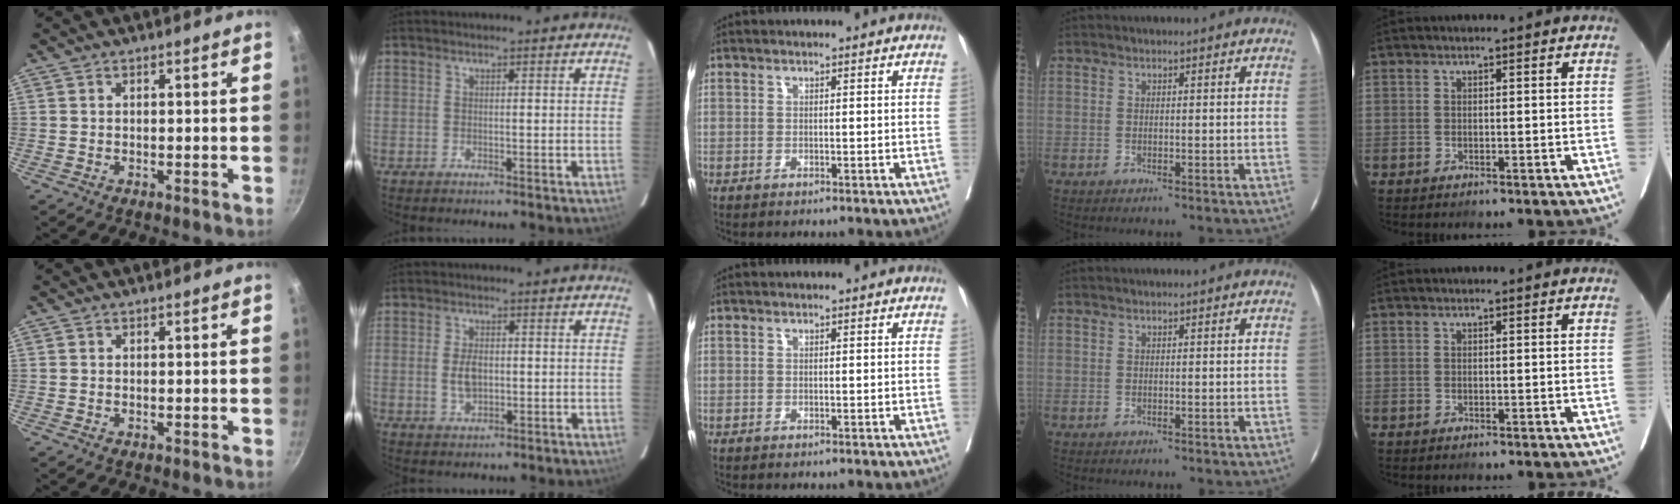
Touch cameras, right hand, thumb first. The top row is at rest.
{"index": {"total": 3.9, "force": [-0.2, 2.0, 3.3], "torque": [-0.066, -0.001, 0.000]}}